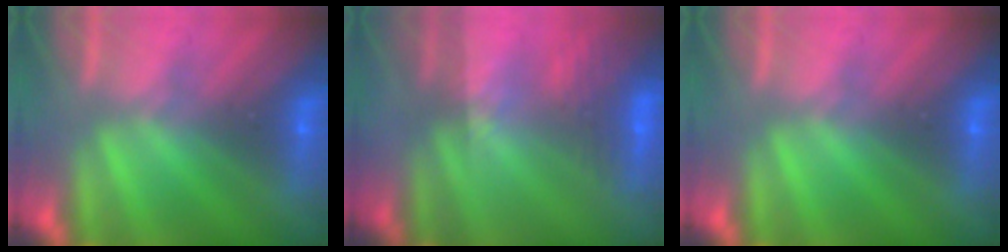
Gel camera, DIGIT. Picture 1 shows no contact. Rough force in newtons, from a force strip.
{"total": 2.3}
{"total": 0.0}